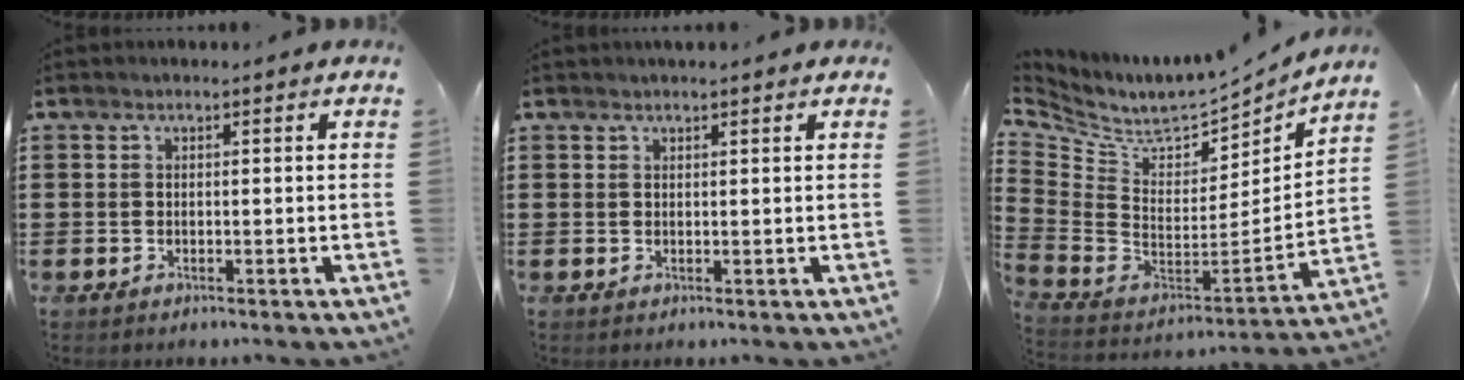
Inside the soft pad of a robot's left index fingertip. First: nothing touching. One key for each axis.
{"total": 1.1, "fx": 1.1, "fy": 0.2, "fz": 0.4, "tx": -0.008, "ty": 0.001, "tz": 0.021}
{"total": 6.8, "fx": 6.1, "fy": 2.0, "fz": 2.3, "tx": -0.084, "ty": -0.062, "tz": 0.104}